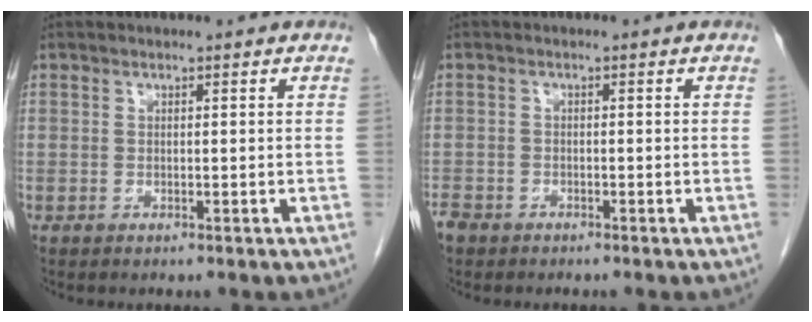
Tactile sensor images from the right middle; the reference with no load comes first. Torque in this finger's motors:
{"motor_torque": [0.31, -0.56, 0.05, 0.03]}